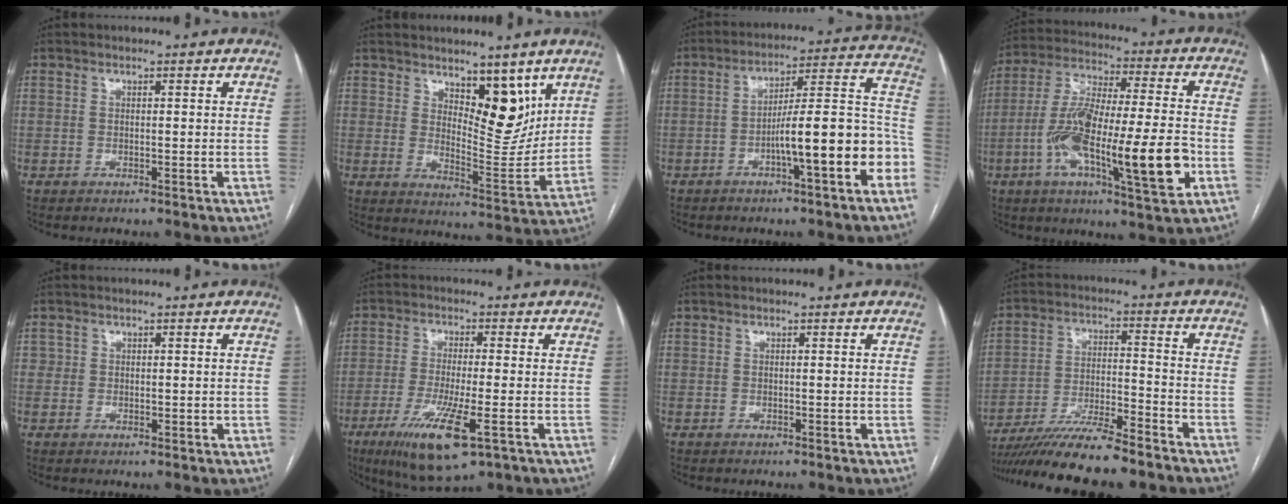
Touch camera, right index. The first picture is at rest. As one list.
[{"total": 9.3, "force": [5.8, 3.7, 6.4], "torque": [-0.091, -0.011, 0.102]}, {"total": 14.0, "force": [-5.4, 1.7, 12.8], "torque": [-0.171, 0.036, -0.076]}, {"total": 20.6, "force": [-6.0, 3.0, 19.5], "torque": [-0.337, -0.005, -0.100]}, {"total": 1.5, "force": [0.2, 1.4, 0.6], "torque": [-0.007, 0.006, 0.007]}, {"total": 11.5, "force": [-5.3, 1.8, 10.1], "torque": [-0.188, -0.033, -0.086]}, {"total": 0.0}, {"total": 13.8, "force": [-11.9, 0.9, 7.1], "torque": [-0.114, -0.011, -0.200]}]